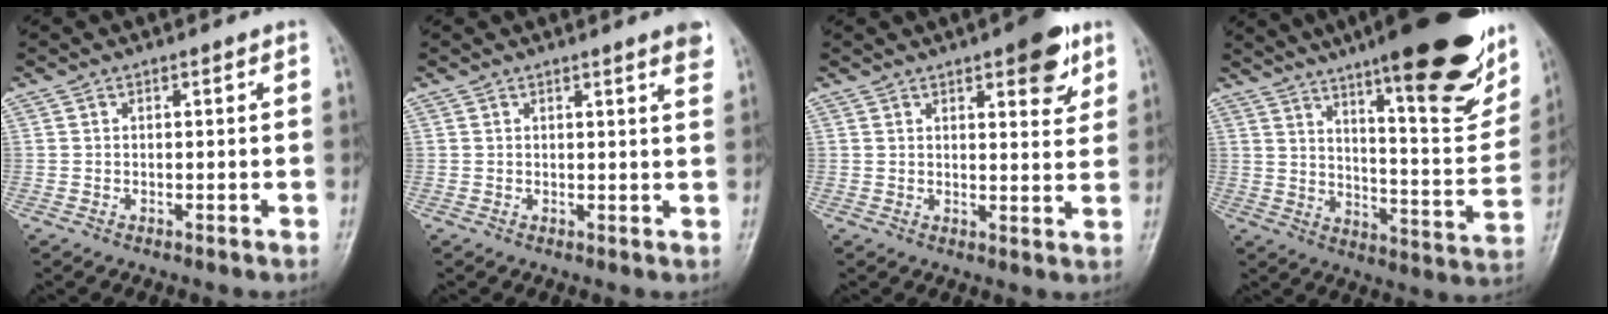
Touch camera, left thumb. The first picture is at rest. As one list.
[{"total": 3.2, "force": [2.2, 0.2, 2.3], "torque": [-0.025, -0.008, 0.023]}, {"total": 8.1, "force": [4.5, 3.0, 6.0], "torque": [-0.057, -0.019, 0.053]}, {"total": 27.7, "force": [17.5, 6.6, 20.4], "torque": [-0.257, -0.064, 0.252]}]